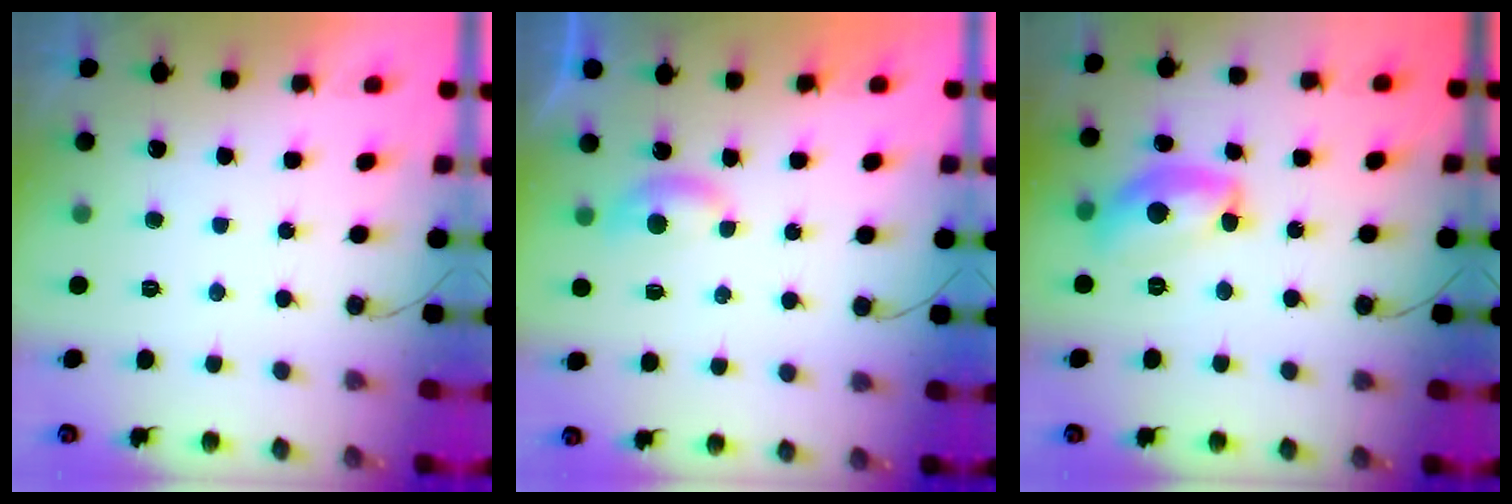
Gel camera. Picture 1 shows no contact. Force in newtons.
{"total": 3.3, "press": 3.3, "slide": 0.5}
{"total": 14.7, "press": 14.7, "slide": 0.8}